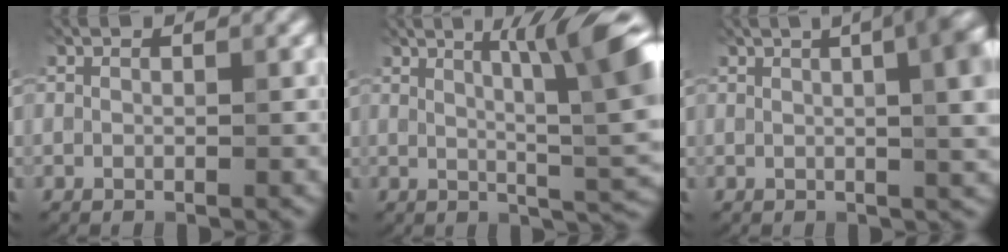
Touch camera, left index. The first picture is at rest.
{"total": 8.7, "force": [2.6, 1.2, 8.2], "torque": [-0.108, 0.007, 0.047]}
{"total": 13.0, "force": [3.6, 6.2, 10.8], "torque": [-0.085, 0.049, 0.031]}